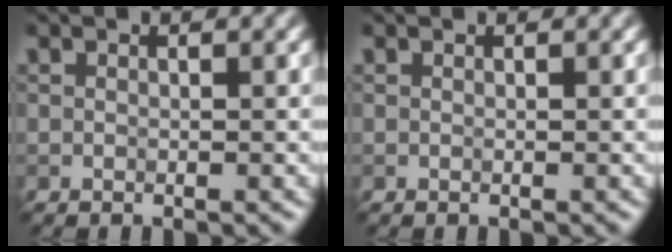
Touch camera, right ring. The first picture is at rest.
{"total": 0.0}